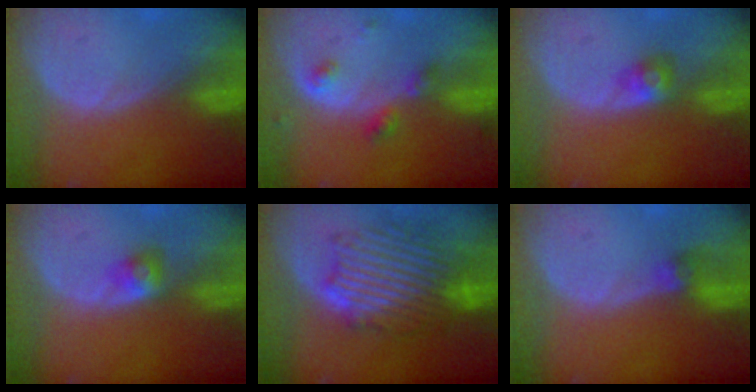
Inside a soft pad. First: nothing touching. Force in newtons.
{"total": 3.8, "press": 3.7, "slide": 1.1}
{"total": 2.9, "press": 2.7, "slide": 1.1}
{"total": 2.8, "press": 2.6, "slide": 1.2}
{"total": 10.4, "press": 10.4, "slide": 0.5}
{"total": 2.8, "press": 2.6, "slide": 1.0}